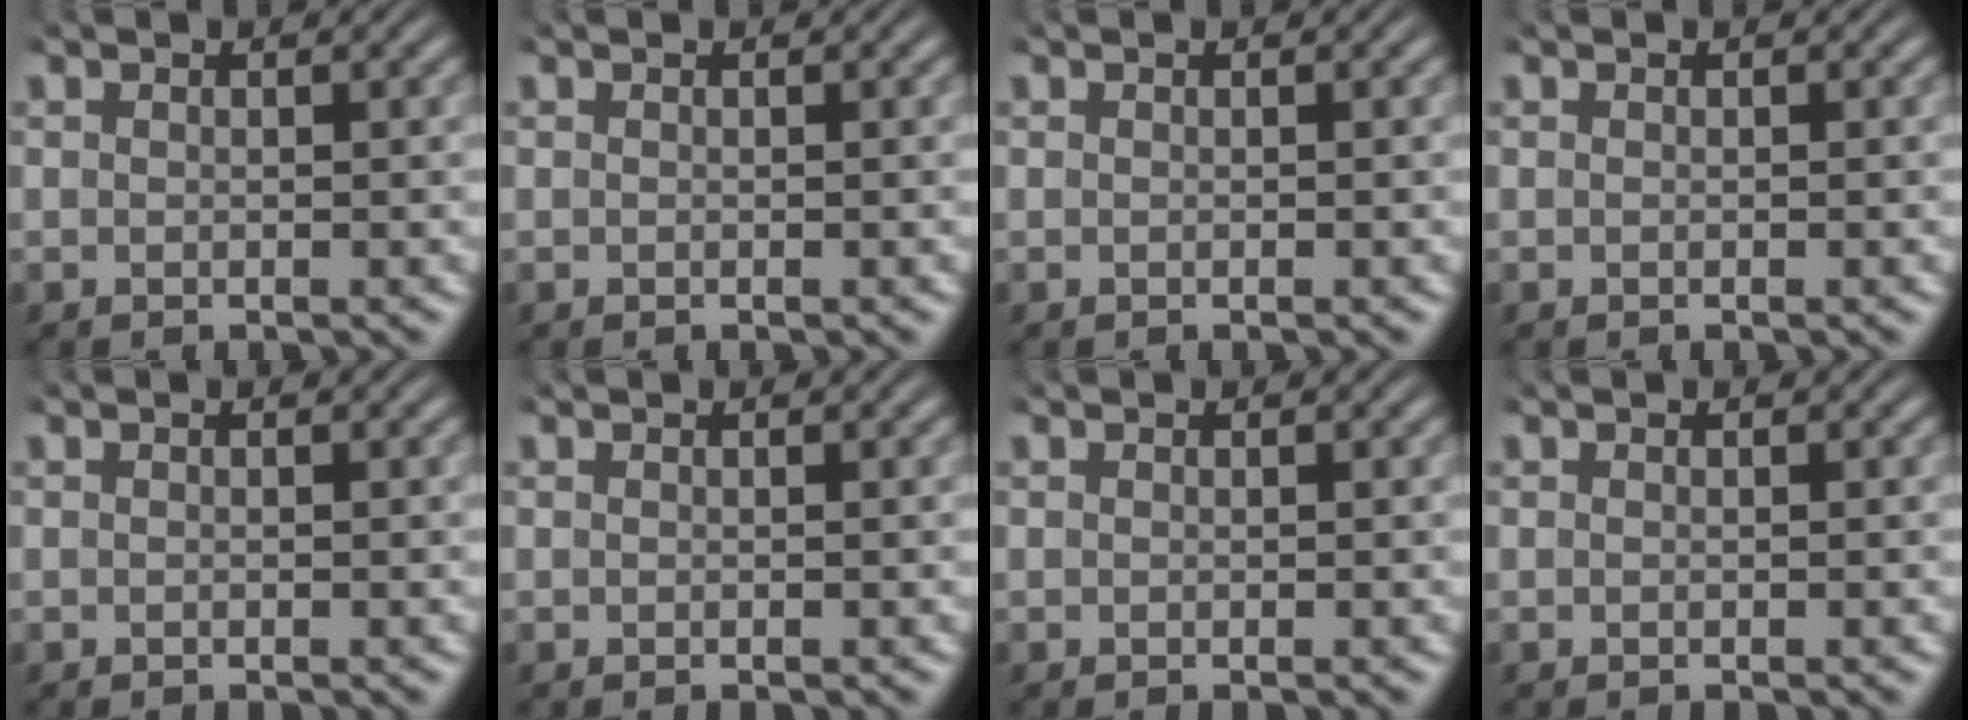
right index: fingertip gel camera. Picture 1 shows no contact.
{"total": 0.0}
{"total": 0.0}
{"total": 0.0}
{"total": 0.0}
{"total": 0.0}
{"total": 0.0}
{"total": 0.0}